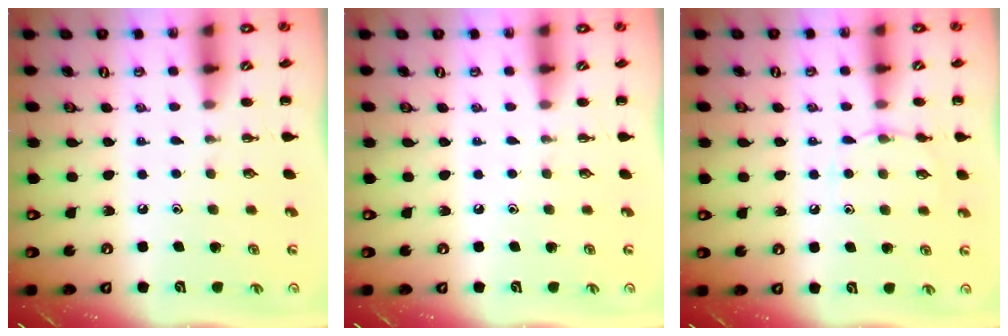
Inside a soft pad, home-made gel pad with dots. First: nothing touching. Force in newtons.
{"total": 0.0}
{"total": 7.3, "press": 7.0, "slide": 2.1}